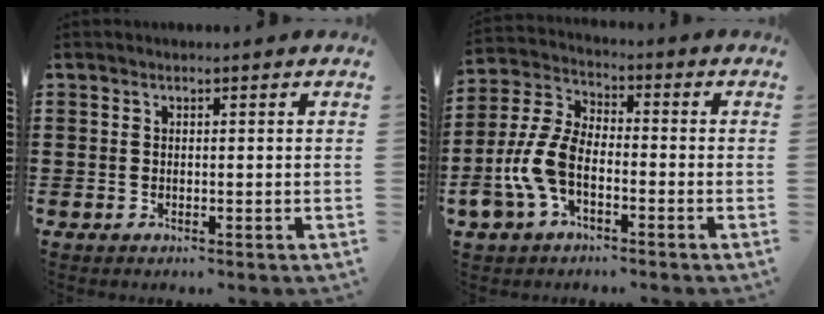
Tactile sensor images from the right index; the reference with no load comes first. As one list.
[{"total": 8.3, "force": [-3.2, 4.6, 6.1], "torque": [-0.162, -0.003, -0.070]}]